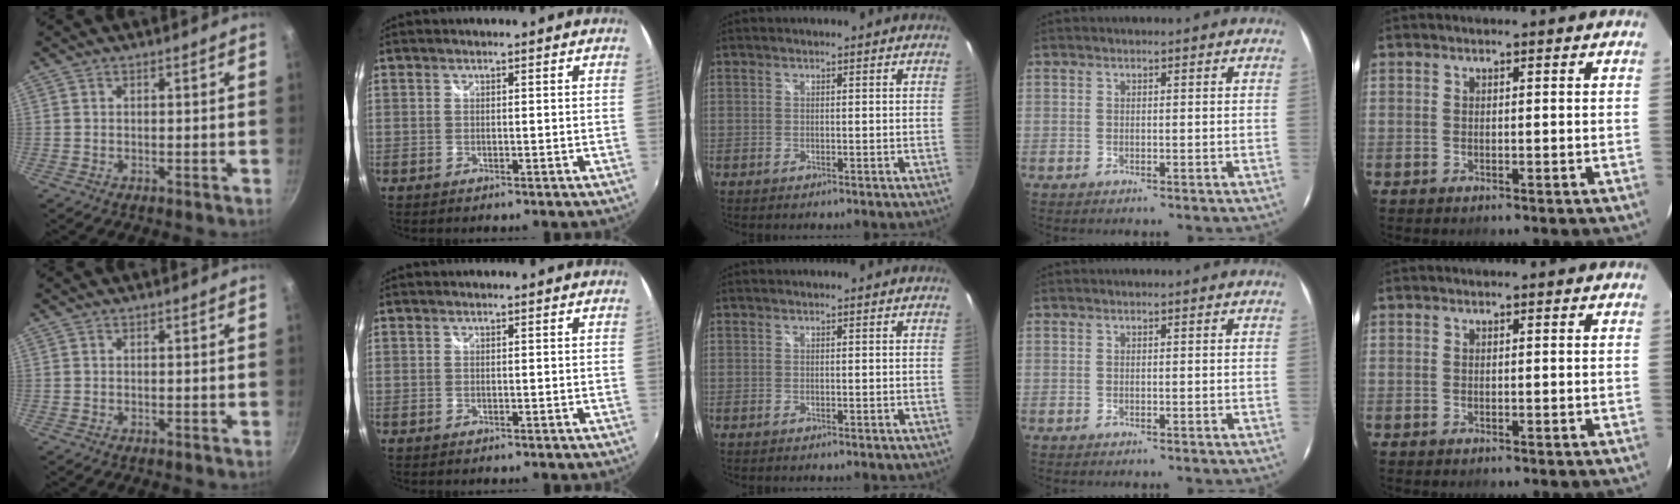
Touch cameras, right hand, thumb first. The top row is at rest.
{}